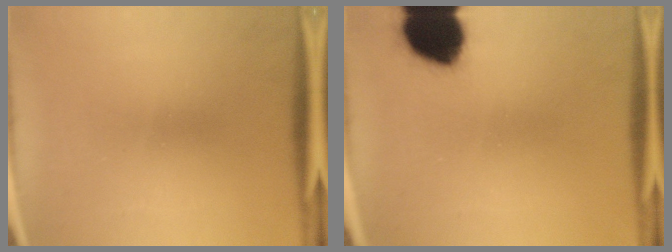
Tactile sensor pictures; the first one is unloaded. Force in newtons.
{"total": 15.9}